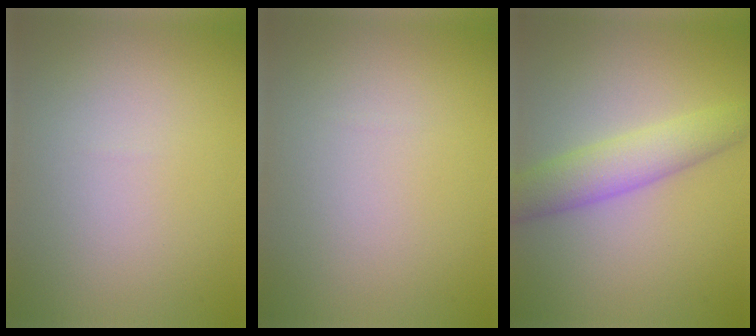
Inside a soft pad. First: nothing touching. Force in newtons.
{"total": 0.0}
{"total": 4.4, "press": 4.4, "slide": 0.2}